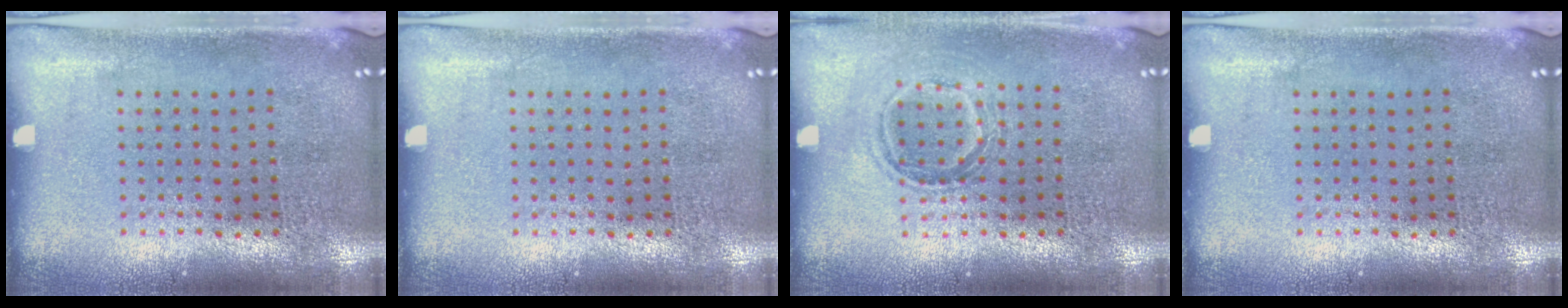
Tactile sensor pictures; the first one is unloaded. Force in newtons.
{"total": 0.0}
{"total": 1.2, "press": 1.0, "slide": 0.6}
{"total": 0.0}